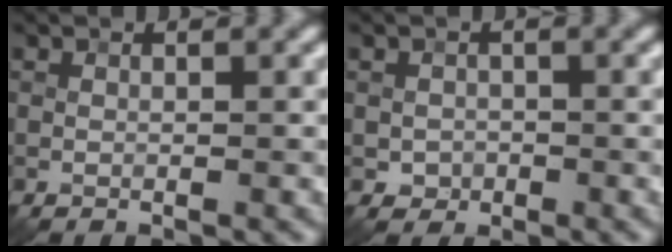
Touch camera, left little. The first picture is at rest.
{"total": 1.4, "force": [-0.4, 1.3, 0.3], "torque": [0.003, -0.002, -0.009]}